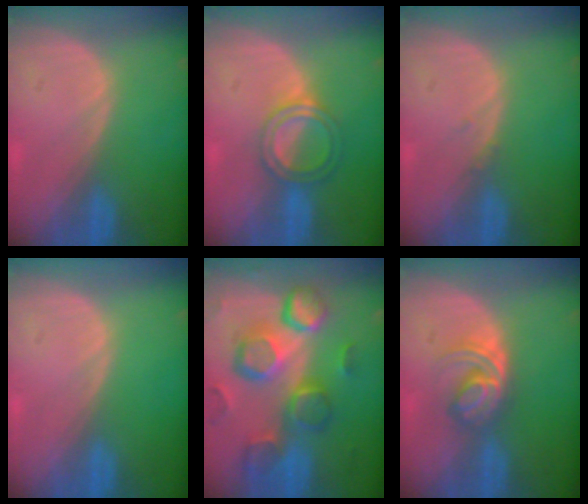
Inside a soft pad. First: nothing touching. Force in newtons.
{"total": 5.1, "press": 4.7, "slide": 2.1}
{"total": 0.6, "press": 0.5, "slide": 0.1}
{"total": 0.0}
{"total": 12.5, "press": 10.9, "slide": 6.1}
{"total": 5.9, "press": 5.1, "slide": 3.1}